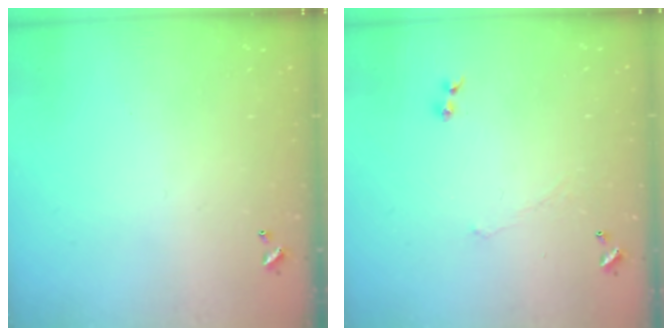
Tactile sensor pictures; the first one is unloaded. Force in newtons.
{"total": 1.5, "press": 1.4, "slide": 0.6}